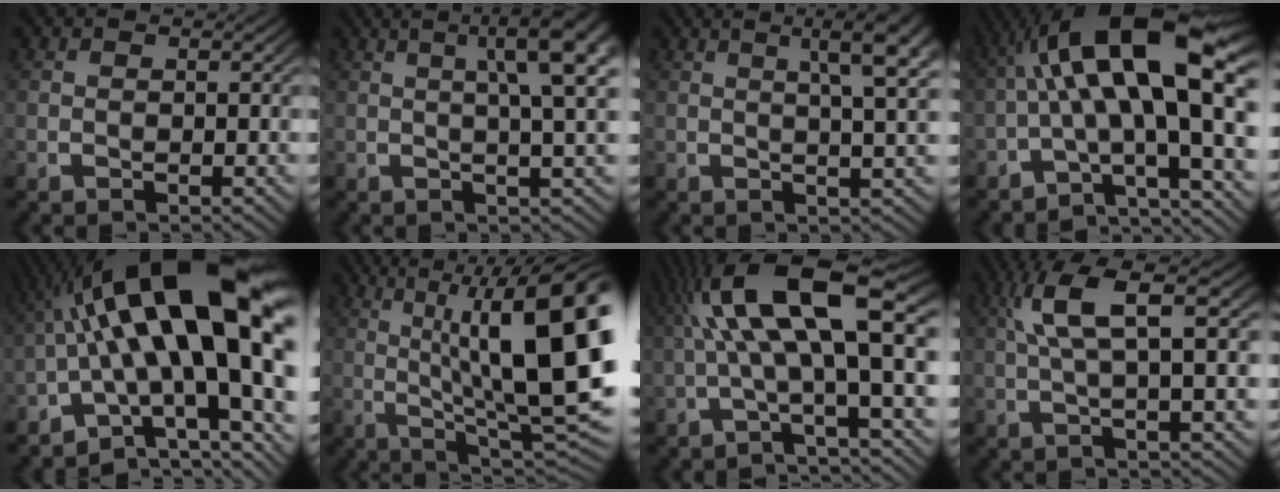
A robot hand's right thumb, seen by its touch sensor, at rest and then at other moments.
{"total": 9.1, "force": [3.7, 3.4, 7.6], "torque": [-0.080, 0.024, 0.039]}
{"total": 7.0, "force": [3.0, 2.4, 5.9], "torque": [-0.070, 0.013, 0.041]}
{"total": 13.2, "force": [0.1, 6.5, 11.5], "torque": [-0.203, -0.015, 0.004]}
{"total": 17.8, "force": [-0.2, 9.7, 14.9], "torque": [-0.257, -0.035, 0.011]}
{"total": 15.3, "force": [1.0, 6.7, 13.8], "torque": [-0.182, -0.027, 0.032]}
{"total": 9.6, "force": [1.1, 4.0, 8.7], "torque": [-0.156, 0.009, 0.014]}
{"total": 6.6, "force": [2.1, 1.9, 6.0], "torque": [-0.122, 0.014, 0.030]}